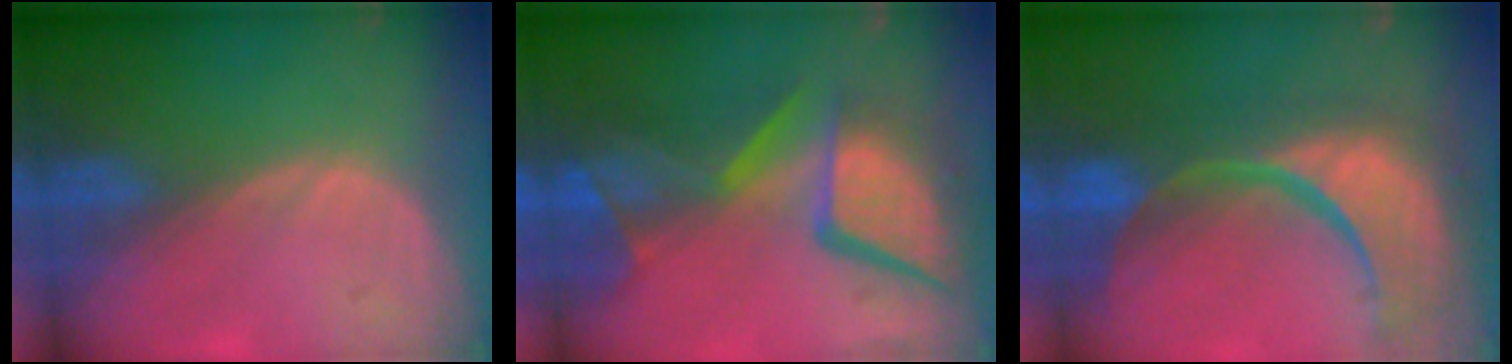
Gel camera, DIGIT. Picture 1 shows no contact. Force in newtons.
{"total": 13.8, "press": 11.2, "slide": 8.0}
{"total": 15.4, "press": 12.2, "slide": 9.5}